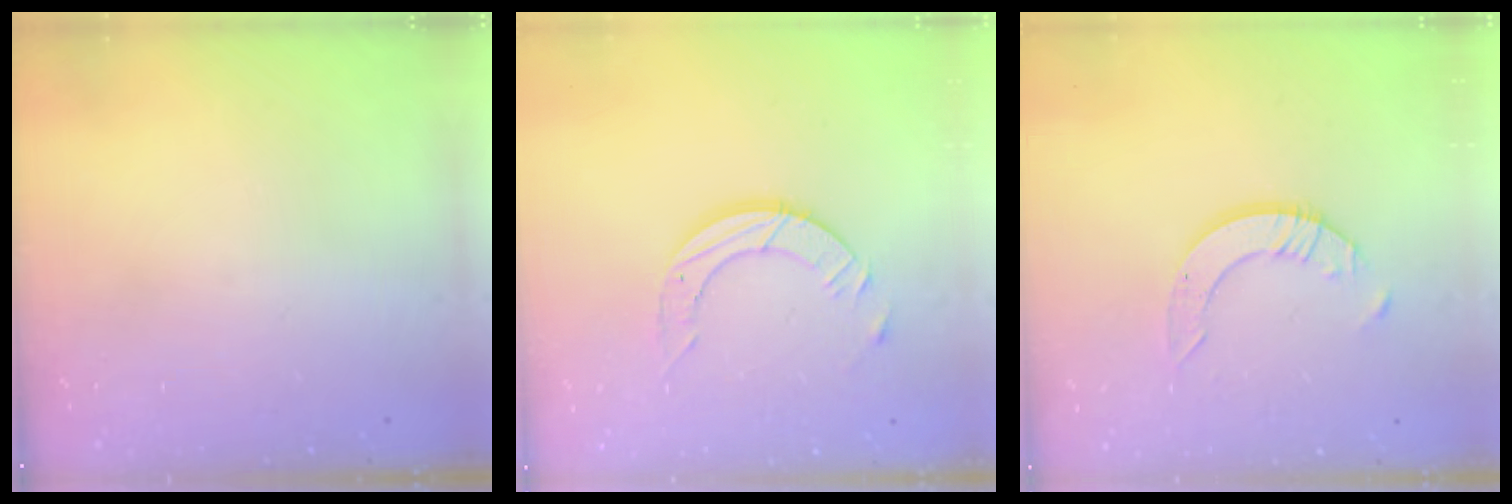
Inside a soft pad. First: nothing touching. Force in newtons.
{"total": 9.0, "press": 9.0, "slide": 0.8}
{"total": 6.1, "press": 6.1, "slide": 0.6}